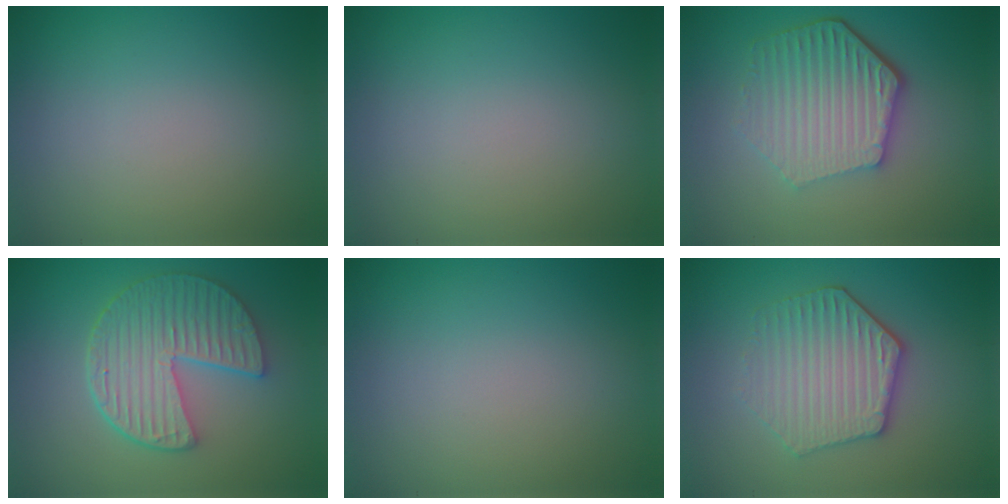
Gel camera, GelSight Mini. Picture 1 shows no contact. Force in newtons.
{"total": 0.0}
{"total": 6.1, "press": 4.6, "slide": 4.1}
{"total": 6.0, "press": 4.8, "slide": 3.6}
{"total": 0.0}
{"total": 4.4, "press": 4.0, "slide": 1.8}